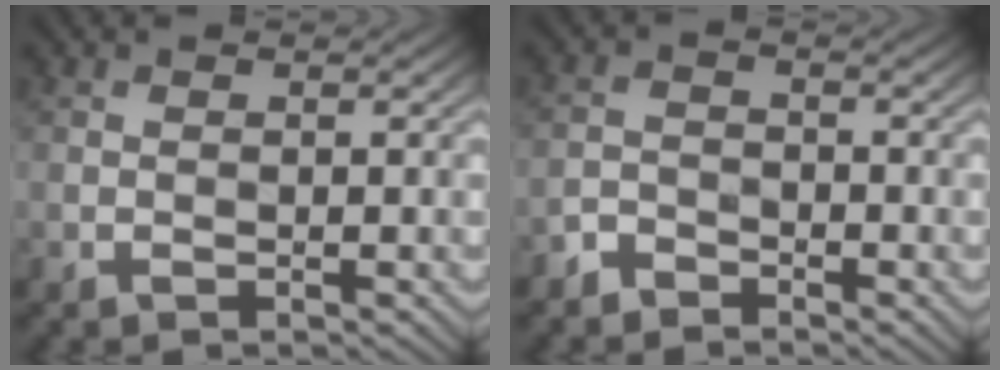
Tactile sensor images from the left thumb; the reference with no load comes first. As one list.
[{"total": 2.4, "force": [-2.2, 0.8, 0.2], "torque": [-0.009, -0.007, -0.048]}]